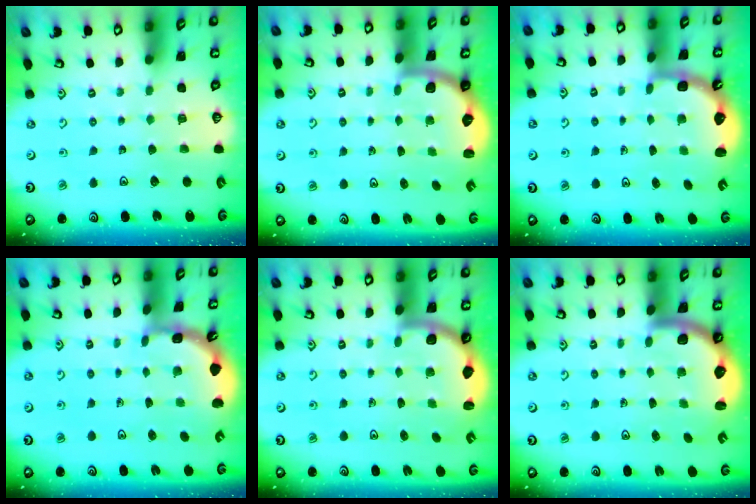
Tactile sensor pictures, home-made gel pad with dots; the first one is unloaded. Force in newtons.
{"total": 2.2, "press": 2.1, "slide": 0.8}
{"total": 2.5, "press": 2.1, "slide": 1.3}
{"total": 2.2, "press": 2.2, "slide": 0.4}
{"total": 2.6, "press": 2.5, "slide": 0.6}
{"total": 2.7, "press": 2.6, "slide": 0.5}